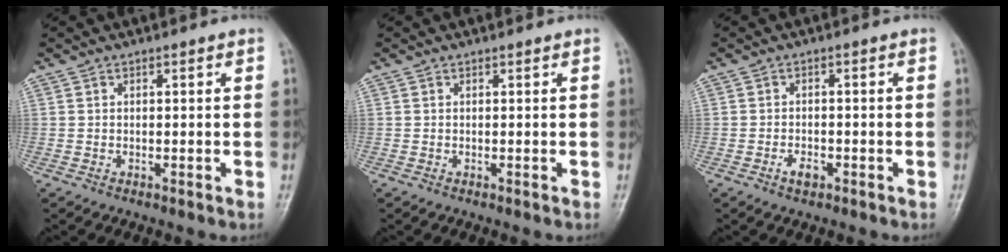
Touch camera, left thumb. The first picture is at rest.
{"total": 0.0}
{"total": 2.5, "force": [-1.6, 1.2, 1.5], "torque": [-0.026, 0.013, -0.028]}